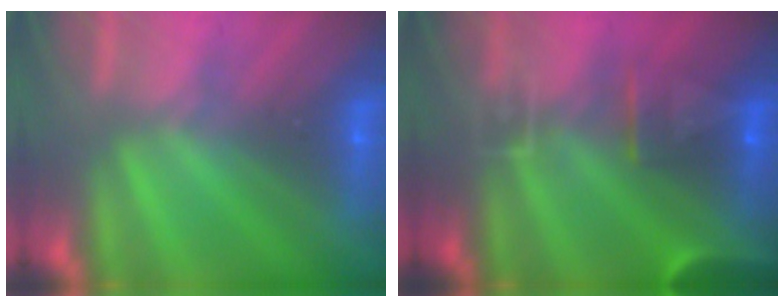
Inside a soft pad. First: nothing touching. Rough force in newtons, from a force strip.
{"total": 9.3}